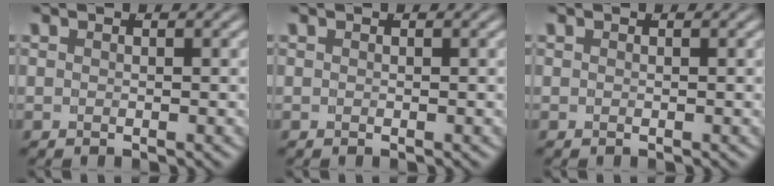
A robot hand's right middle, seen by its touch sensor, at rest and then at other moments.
{"total": 0.0}
{"total": 0.0}